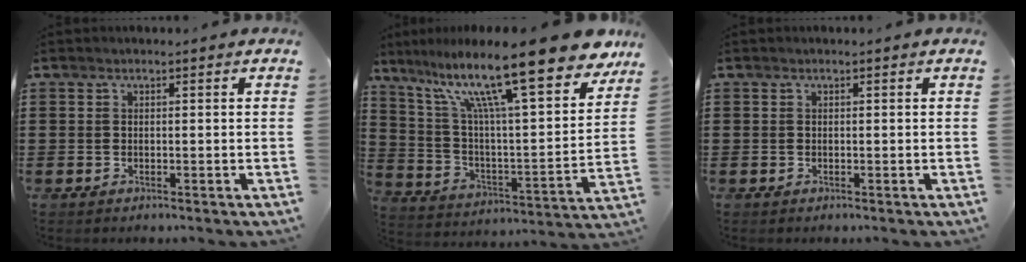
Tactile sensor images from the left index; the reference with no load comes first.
{"total": 17.8, "force": [12.8, 2.1, 12.2], "torque": [-0.244, -0.076, 0.208]}
{"total": 0.0}